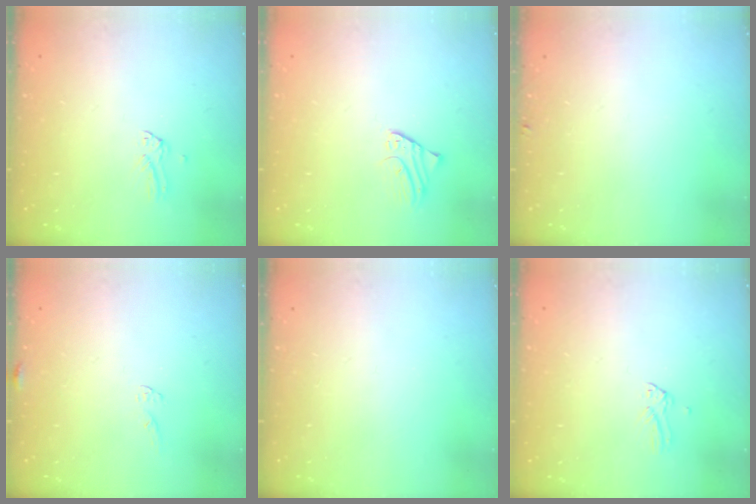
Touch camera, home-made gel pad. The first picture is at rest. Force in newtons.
{"total": 1.8, "press": 1.8, "slide": 0.1}
{"total": 2.8, "press": 2.8, "slide": 0.3}
{"total": 5.0, "press": 5.0, "slide": 0.3}
{"total": 0.0}
{"total": 0.0}